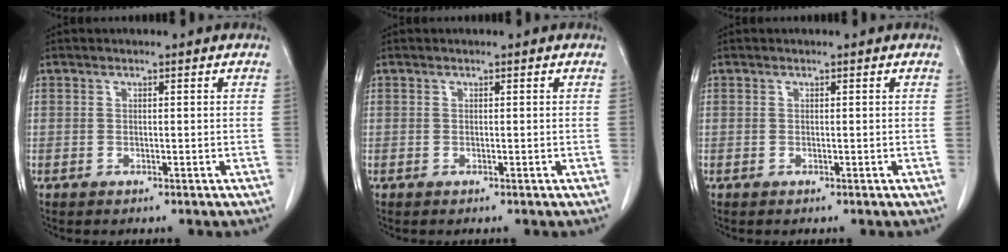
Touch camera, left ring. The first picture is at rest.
{"total": 0.0}
{"total": 0.0}